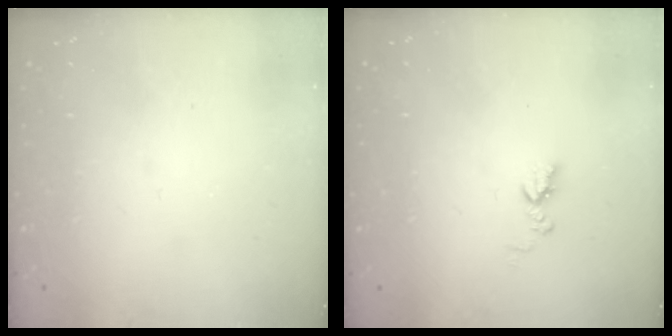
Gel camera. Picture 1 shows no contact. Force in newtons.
{"total": 6.9, "press": 6.8, "slide": 0.8}